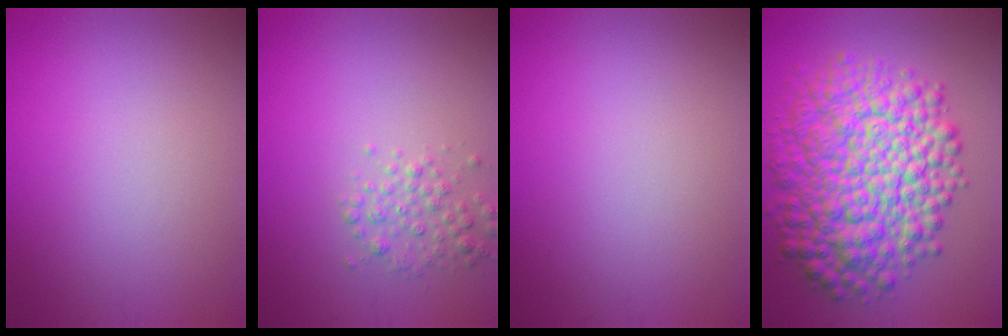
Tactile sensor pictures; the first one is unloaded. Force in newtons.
{"total": 2.1, "press": 2.1, "slide": 0.0}
{"total": 0.0}
{"total": 11.9, "press": 11.9, "slide": 0.1}